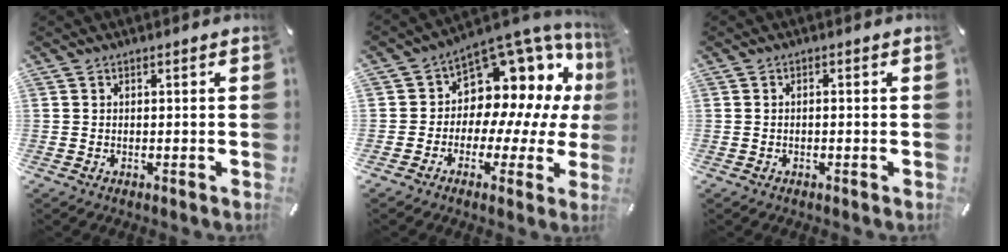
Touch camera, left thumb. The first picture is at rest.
{"total": 10.4, "force": [6.0, 7.5, 4.2], "torque": [-0.070, -0.078, 0.108]}
{"total": 0.9, "force": [-0.4, 0.2, 0.7], "torque": [-0.014, -0.001, -0.006]}